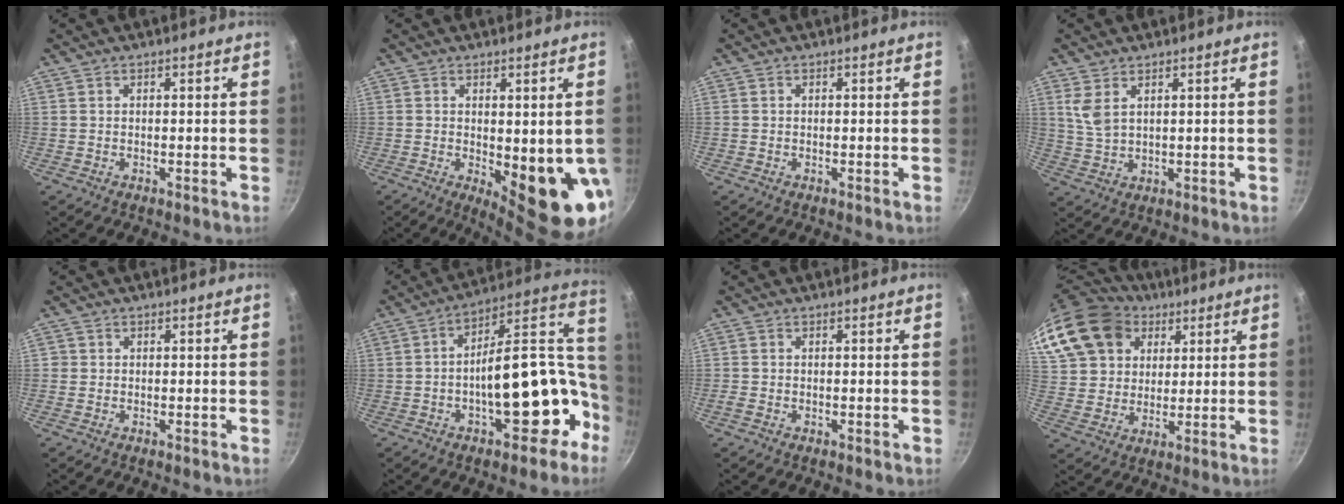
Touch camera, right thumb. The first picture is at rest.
{"total": 12.4, "force": [-1.4, 4.1, 11.6], "torque": [-0.131, -0.023, -0.005]}
{"total": 0.0}
{"total": 4.7, "force": [2.2, 2.6, 3.3], "torque": [-0.061, -0.016, 0.049]}
{"total": 0.7, "force": [-0.1, 0.7, 0.1], "torque": [0.001, 0.001, -0.004]}
{"total": 23.0, "force": [-5.7, 11.9, 18.8], "torque": [-0.199, 0.085, -0.072]}
{"total": 1.0, "force": [-0.4, 0.6, 0.6], "torque": [-0.013, 0.001, -0.011]}
{"total": 21.9, "force": [10.2, 16.5, 10.1], "torque": [-0.212, 0.019, 0.193]}